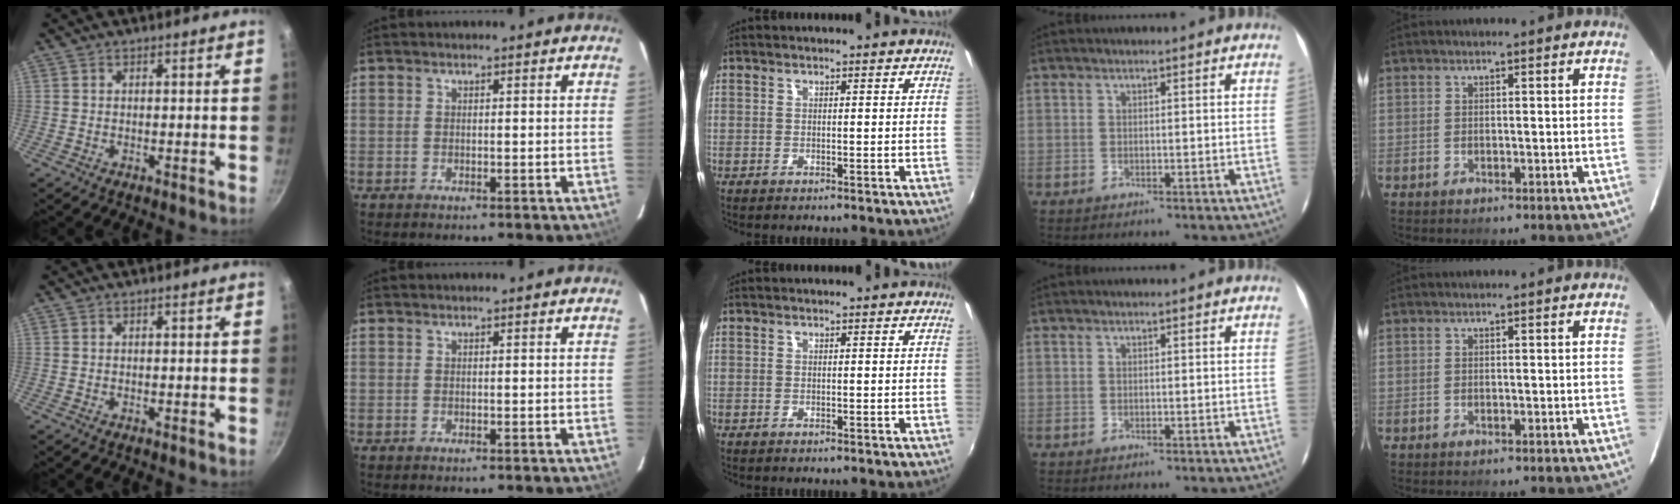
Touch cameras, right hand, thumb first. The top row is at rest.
{}